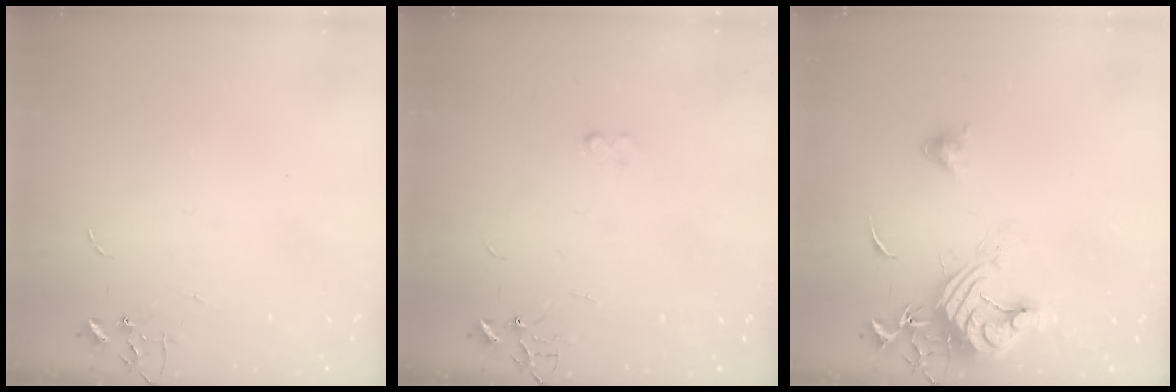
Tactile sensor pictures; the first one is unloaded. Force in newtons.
{"total": 3.4, "press": 3.4, "slide": 0.4}
{"total": 14.2, "press": 14.1, "slide": 1.8}